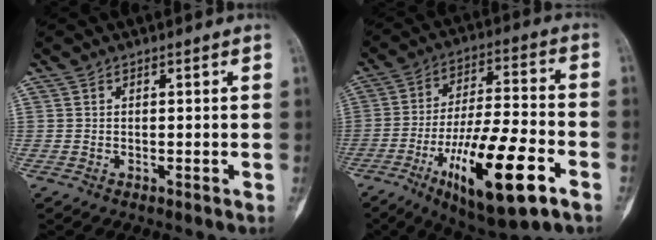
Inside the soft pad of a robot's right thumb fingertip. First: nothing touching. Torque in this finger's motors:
{"motor_torque": [0.54, 0.23, 2.17, -0.60, 0.60]}